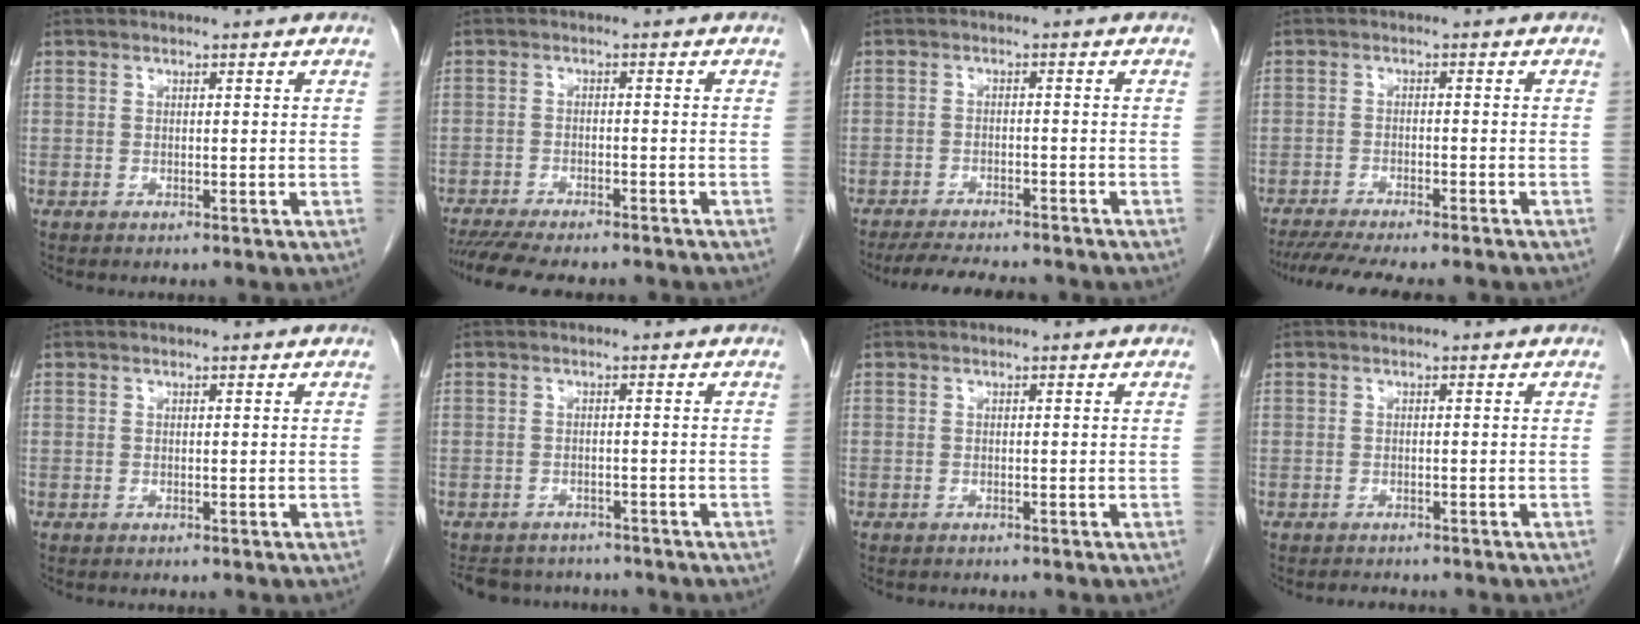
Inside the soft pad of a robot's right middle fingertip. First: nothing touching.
{"total": 11.9, "force": [-10.5, 2.2, 5.2], "torque": [-0.074, -0.010, -0.146]}
{"total": 9.2, "force": [-8.3, 1.6, 3.7], "torque": [-0.055, -0.010, -0.120]}
{"total": 12.8, "force": [-11.1, 1.5, 6.1], "torque": [-0.087, -0.017, -0.157]}
{"total": 0.0}
{"total": 7.7, "force": [-7.1, 2.9, 1.4], "torque": [-0.021, 0.005, -0.092]}
{"total": 0.6, "force": [-0.5, 0.2, 0.1], "torque": [-0.009, -0.001, -0.009]}
{"total": 1.5, "force": [-1.4, 0.5, 0.2], "torque": [-0.005, -0.004, -0.018]}